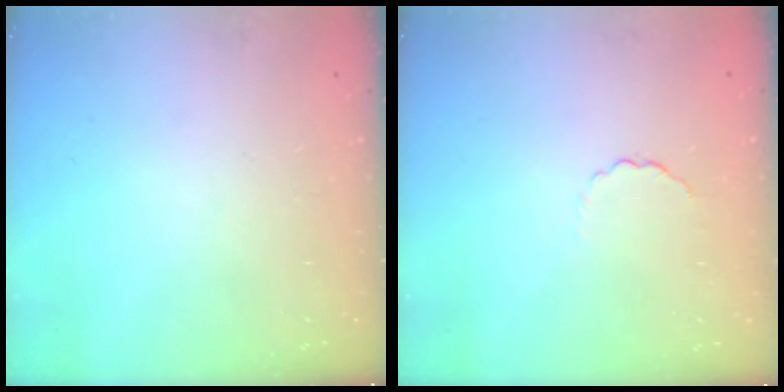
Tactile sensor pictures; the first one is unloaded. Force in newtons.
{"total": 2.6, "press": 2.4, "slide": 0.9}